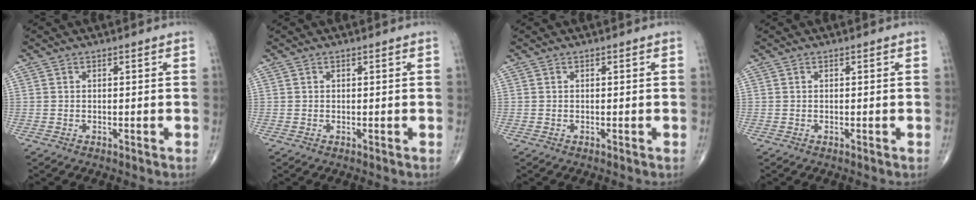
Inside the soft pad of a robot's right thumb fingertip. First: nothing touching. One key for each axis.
{"total": 0.0}
{"total": 0.0}
{"total": 0.0}